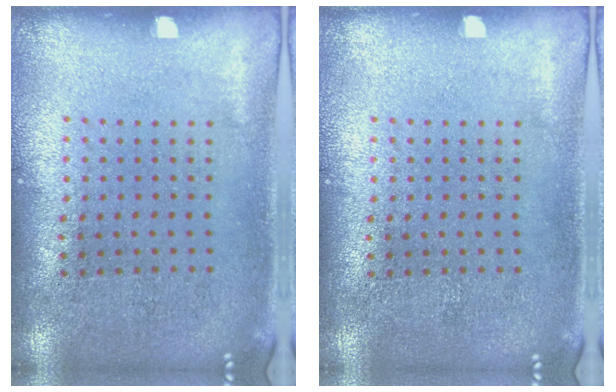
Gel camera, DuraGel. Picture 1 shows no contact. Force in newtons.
{"total": 0.0}